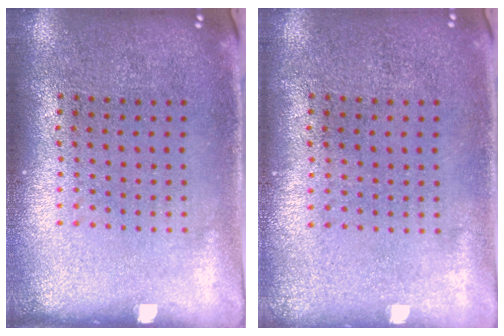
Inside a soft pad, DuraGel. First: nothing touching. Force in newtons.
{"total": 0.0}